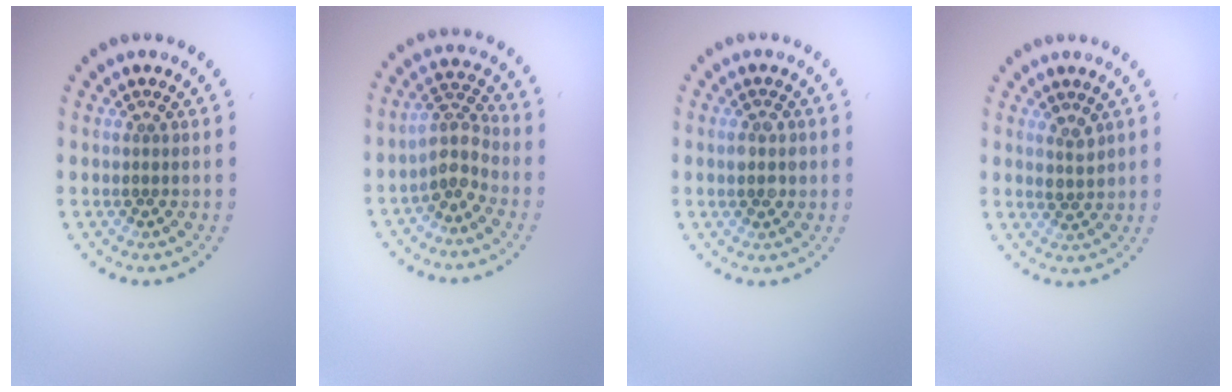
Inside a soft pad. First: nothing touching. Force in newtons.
{"total": 2.9, "press": 2.4, "slide": 1.7}
{"total": 2.2, "press": 2.2, "slide": 0.2}
{"total": 1.4, "press": 1.3, "slide": 0.7}